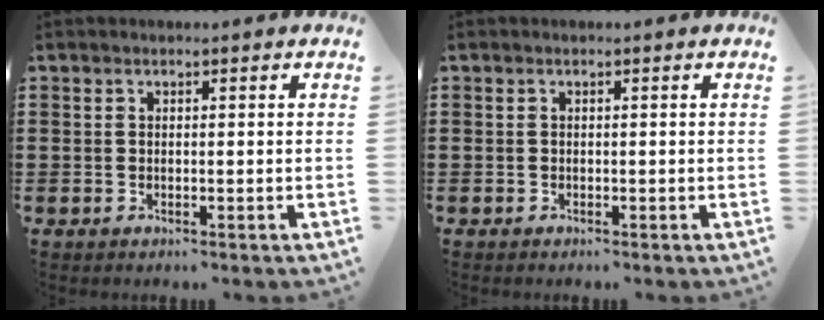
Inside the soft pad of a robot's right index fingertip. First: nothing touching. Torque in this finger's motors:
{"motor_torque": [0.14, -0.07, 0.01, 0.02]}